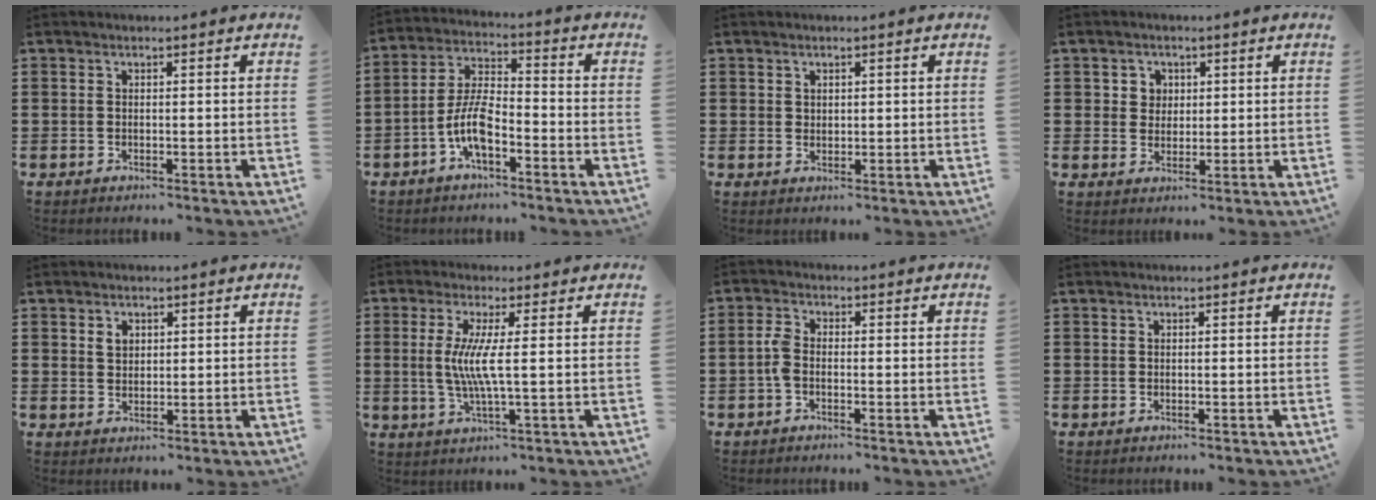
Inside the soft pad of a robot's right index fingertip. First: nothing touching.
{"total": 7.4, "force": [-3.5, 2.7, 6.0], "torque": [-0.141, -0.003, -0.071]}
{"total": 1.2, "force": [0.9, 0.8, 0.3], "torque": [-0.006, 0.003, 0.017]}
{"total": 2.6, "force": [0.8, 2.4, 0.5], "torque": [-0.021, 0.010, 0.013]}
{"total": 1.8, "force": [1.0, 1.3, 0.8], "torque": [-0.021, 0.006, 0.018]}
{"total": 6.2, "force": [0.3, -0.1, 6.2], "torque": [-0.131, -0.015, -0.002]}
{"total": 2.7, "force": [-0.8, 1.2, 2.2], "torque": [-0.057, -0.002, -0.020]}
{"total": 0.0}